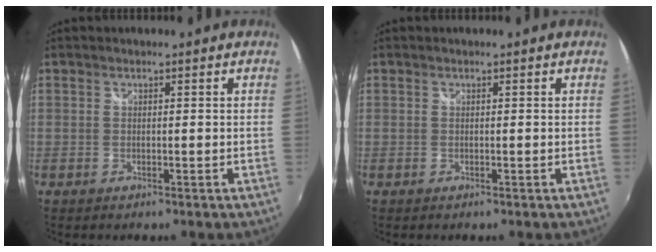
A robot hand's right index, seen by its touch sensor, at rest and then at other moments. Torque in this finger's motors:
{"motor_torque": [0.09, 0.07, -0.04, 0.00]}